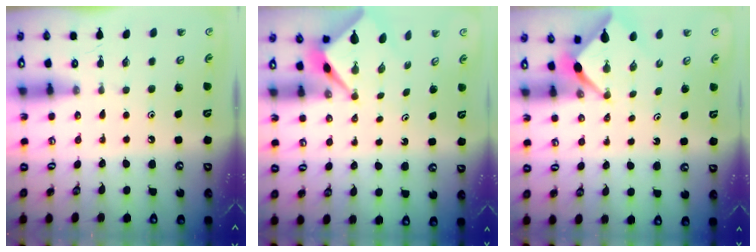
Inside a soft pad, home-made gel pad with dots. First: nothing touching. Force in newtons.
{"total": 2.7, "press": 2.7, "slide": 0.2}
{"total": 2.6, "press": 2.6, "slide": 0.3}